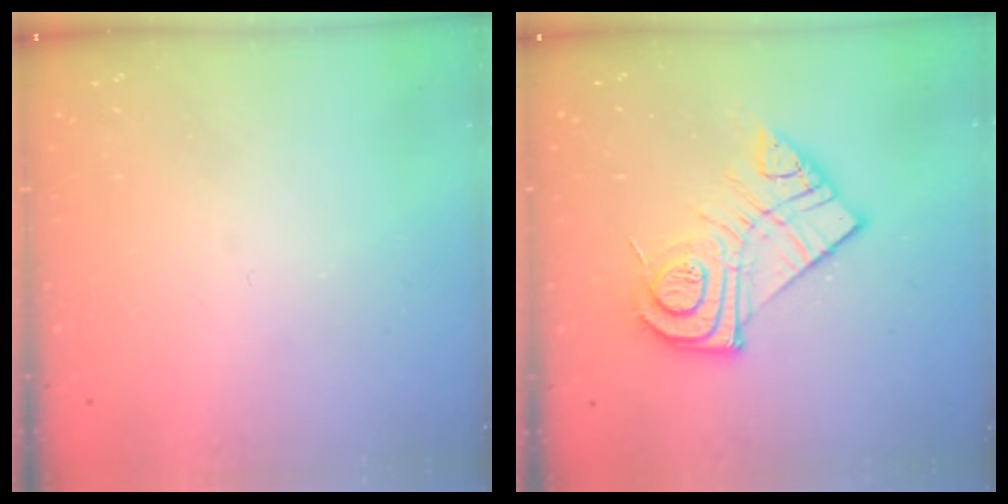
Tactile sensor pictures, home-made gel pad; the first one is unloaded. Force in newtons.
{"total": 16.7, "press": 16.7, "slide": 0.7}